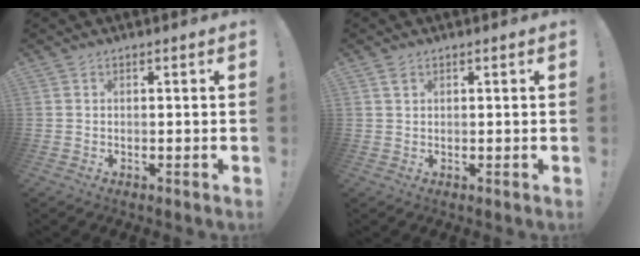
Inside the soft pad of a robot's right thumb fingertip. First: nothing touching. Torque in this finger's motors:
{"motor_torque": [0.07, 0.45, 0.10, -0.18, 0.06]}